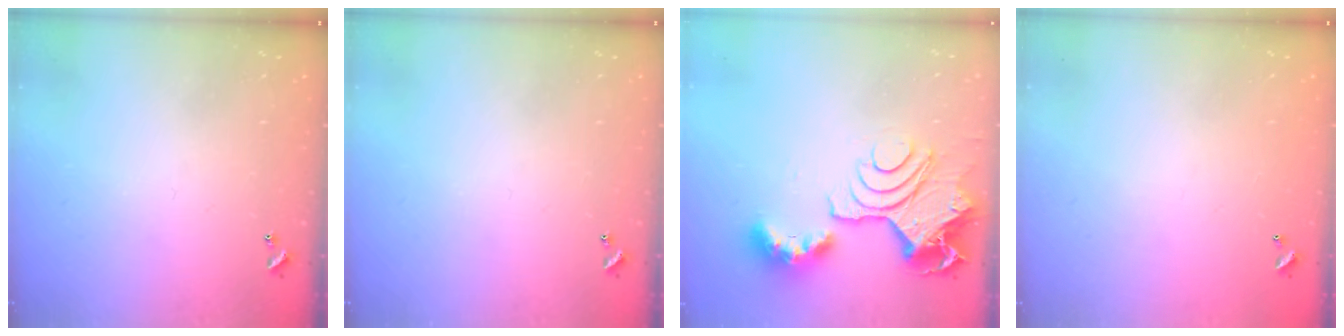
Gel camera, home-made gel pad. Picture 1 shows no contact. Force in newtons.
{"total": 0.0}
{"total": 14.0, "press": 13.8, "slide": 1.8}
{"total": 2.9, "press": 2.9, "slide": 0.1}